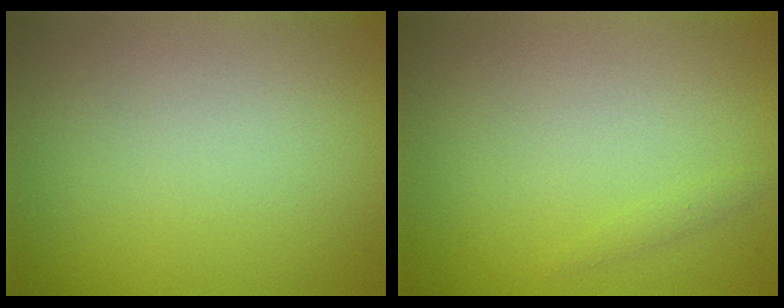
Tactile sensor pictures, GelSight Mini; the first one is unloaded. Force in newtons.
{"total": 0.6, "press": 0.6, "slide": 0.0}